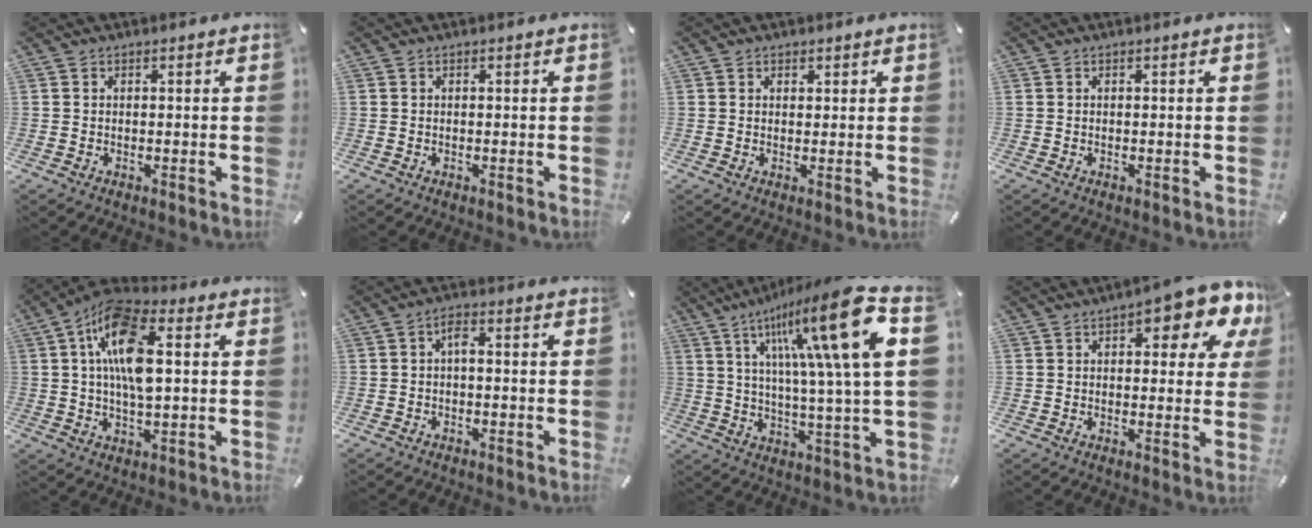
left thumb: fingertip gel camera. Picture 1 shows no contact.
{"total": 0.0}
{"total": 1.5, "force": [0.7, 1.4, 0.1], "torque": [0.013, -0.003, 0.007]}
{"total": 0.0}
{"total": 14.7, "force": [3.0, 6.8, 12.6], "torque": [-0.252, 0.002, 0.052]}
{"total": 2.7, "force": [-0.3, 1.4, 2.3], "torque": [-0.047, 0.012, -0.008]}
{"total": 22.2, "force": [8.9, 2.2, 20.2], "torque": [-0.344, -0.047, 0.117]}
{"total": 11.8, "force": [7.0, 4.7, 8.3], "torque": [-0.105, -0.037, 0.114]}